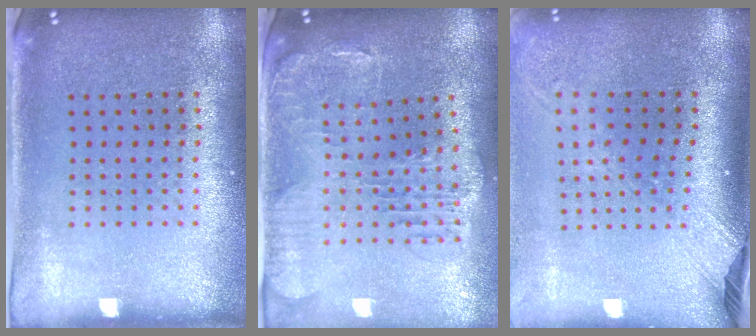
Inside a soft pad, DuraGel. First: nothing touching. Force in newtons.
{"total": 1.7, "press": 1.6, "slide": 0.6}
{"total": 2.5, "press": 1.9, "slide": 1.7}